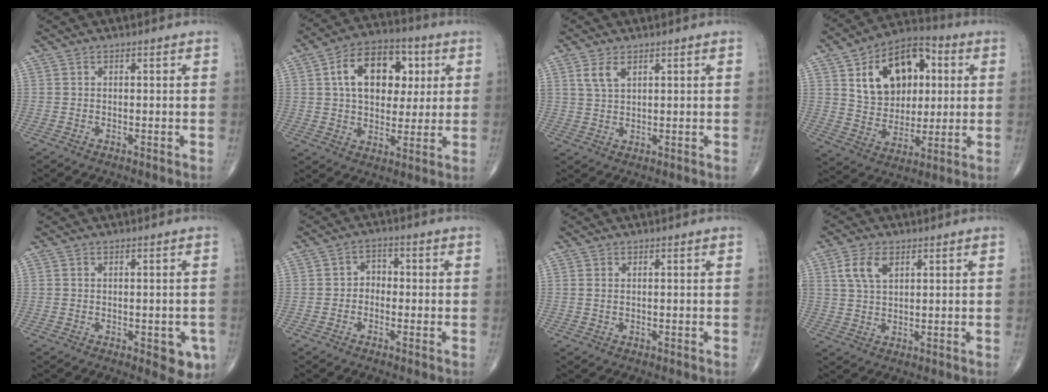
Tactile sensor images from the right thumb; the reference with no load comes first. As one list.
[{"total": 16.0, "force": [4.2, 10.4, 11.5], "torque": [-0.143, 0.008, 0.064]}, {"total": 3.6, "force": [1.9, 1.8, 2.4], "torque": [-0.046, -0.004, 0.044]}, {"total": 19.1, "force": [5.2, 13.0, 12.9], "torque": [-0.161, 0.001, 0.088]}, {"total": 5.4, "force": [-1.8, 2.4, 4.5], "torque": [-0.030, -0.004, -0.018]}, {"total": 3.0, "force": [-0.7, 2.4, 1.6], "torque": [-0.001, 0.017, -0.026]}, {"total": 0.6, "force": [0.2, 0.3, 0.5], "torque": [-0.012, 0.004, 0.006]}, {"total": 5.8, "force": [2.4, 3.3, 4.1], "torque": [-0.079, -0.003, 0.049]}]